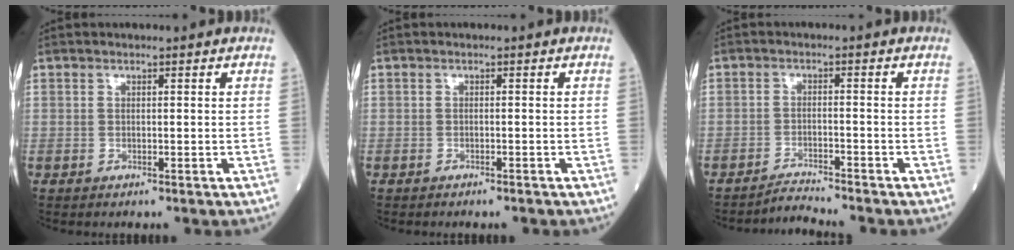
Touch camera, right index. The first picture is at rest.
{"total": 1.4, "force": [-1.3, 0.3, 0.5], "torque": [-0.009, -0.001, -0.016]}
{"total": 3.1, "force": [-2.9, -1.2, -0.5], "torque": [0.008, -0.014, -0.049]}